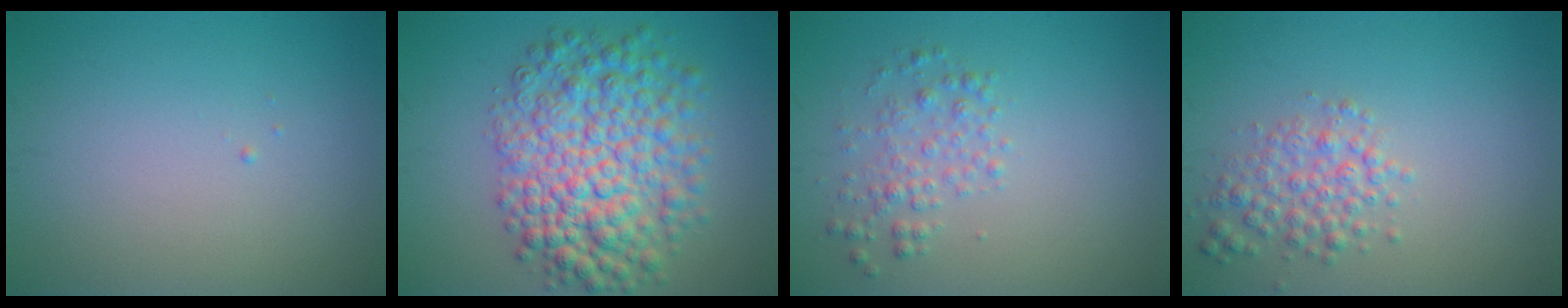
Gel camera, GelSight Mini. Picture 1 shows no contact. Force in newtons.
{"total": 8.7, "press": 8.7, "slide": 0.2}
{"total": 2.2, "press": 2.2, "slide": 0.1}
{"total": 2.8, "press": 2.8, "slide": 0.1}